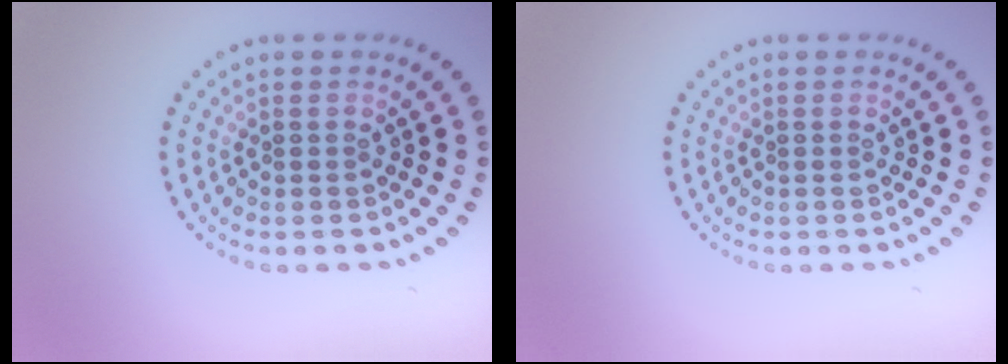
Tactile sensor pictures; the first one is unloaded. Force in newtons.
{"total": 0.0}